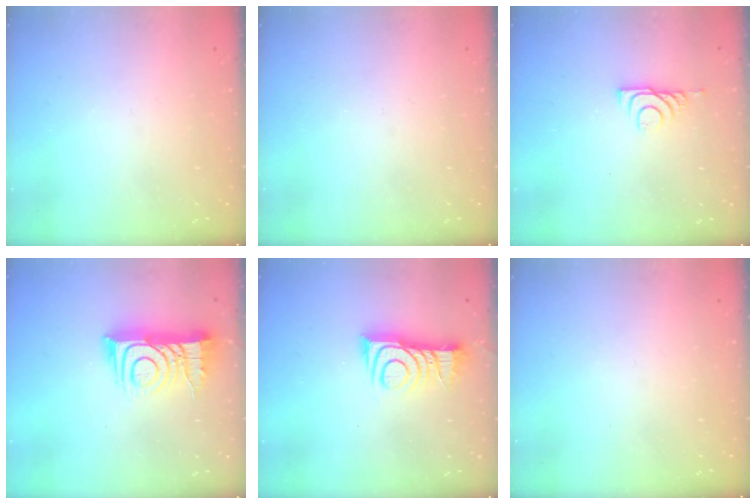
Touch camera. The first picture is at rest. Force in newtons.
{"total": 0.0}
{"total": 5.8, "press": 5.7, "slide": 0.8}
{"total": 12.7, "press": 12.7, "slide": 0.9}
{"total": 10.7, "press": 10.6, "slide": 0.4}
{"total": 0.0}